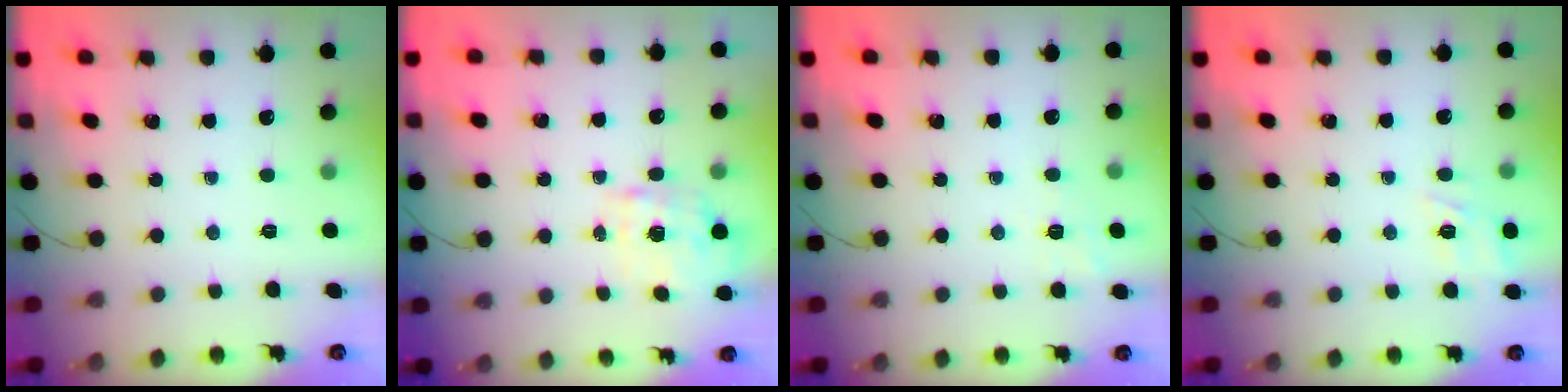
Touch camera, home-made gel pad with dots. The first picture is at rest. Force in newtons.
{"total": 1.9, "press": 1.8, "slide": 0.5}
{"total": 1.9, "press": 1.0, "slide": 1.6}
{"total": 4.4, "press": 4.2, "slide": 1.3}